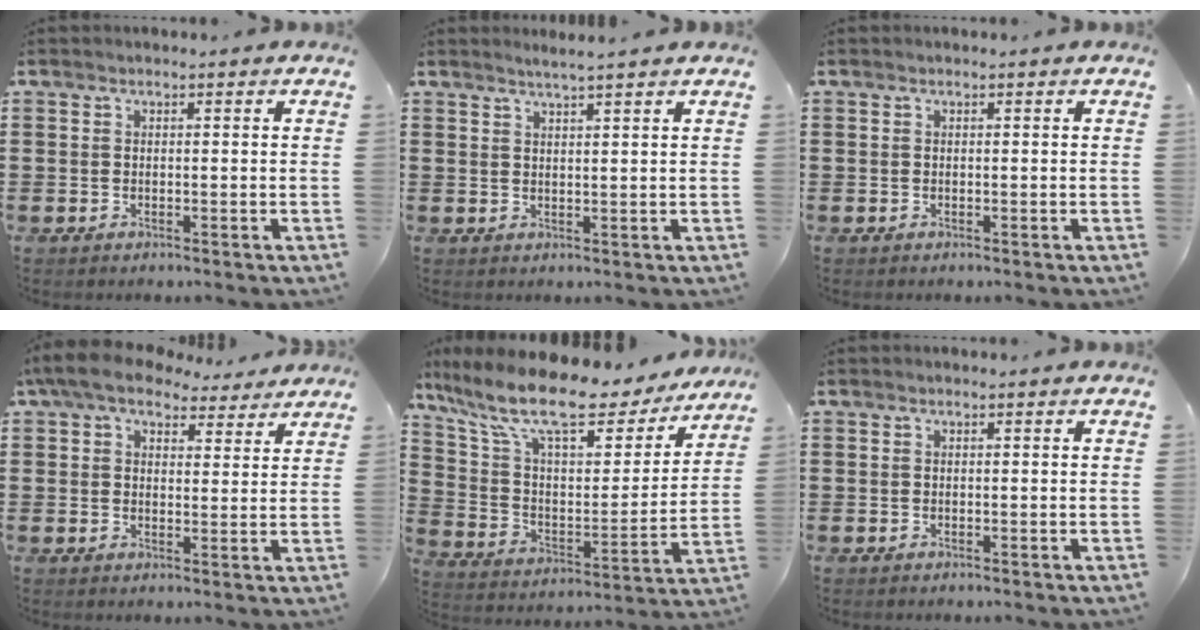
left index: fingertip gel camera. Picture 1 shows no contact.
{"total": 2.2, "force": [2.0, -0.4, 0.8], "torque": [-0.018, 0.000, 0.038]}
{"total": 0.0}
{"total": 7.0, "force": [5.6, 2.6, 3.1], "torque": [-0.074, -0.009, 0.102]}
{"total": 13.2, "force": [10.4, 3.2, 7.4], "torque": [-0.170, -0.065, 0.175]}
{"total": 0.0}